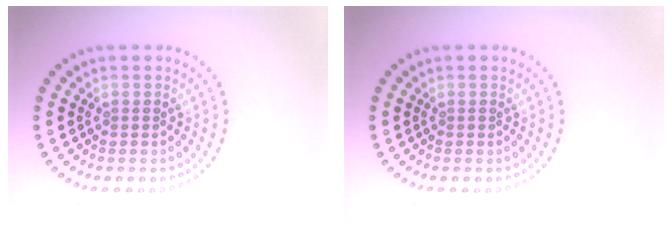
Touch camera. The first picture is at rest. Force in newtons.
{"total": 0.0}